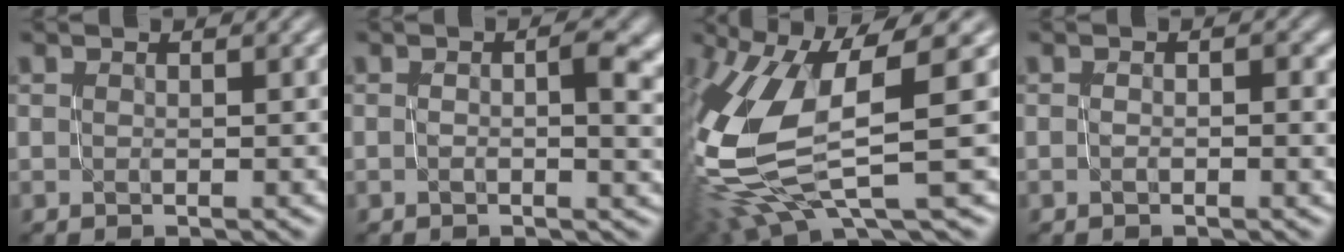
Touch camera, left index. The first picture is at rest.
{"total": 4.8, "force": [0.4, 1.9, 4.4], "torque": [-0.054, 0.005, 0.001]}
{"total": 12.3, "force": [-0.1, 4.4, 11.5], "torque": [-0.268, -0.011, 0.013]}
{"total": 1.2, "force": [-0.2, 0.5, 1.0], "torque": [-0.016, -0.003, -0.004]}